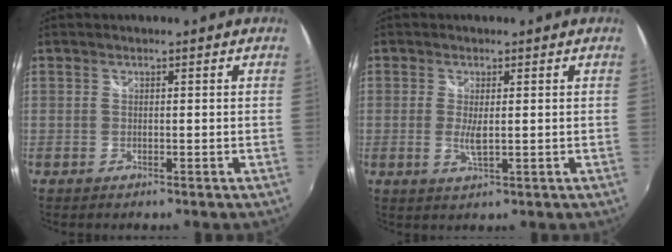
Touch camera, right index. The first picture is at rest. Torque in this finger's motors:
{"motor_torque": [-0.02, 0.08, 0.03, 0.01]}